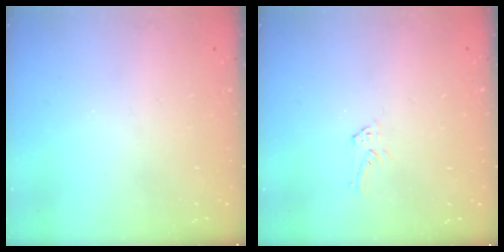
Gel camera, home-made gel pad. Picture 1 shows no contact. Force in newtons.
{"total": 4.8, "press": 4.8, "slide": 0.4}